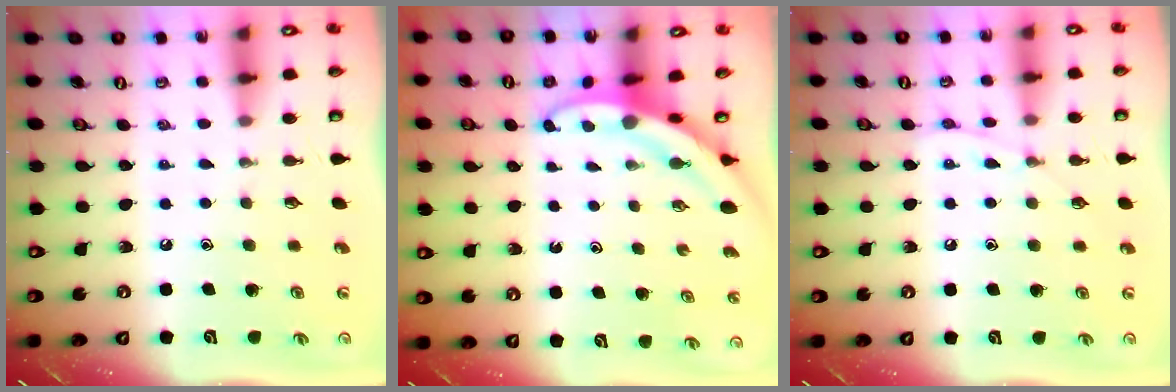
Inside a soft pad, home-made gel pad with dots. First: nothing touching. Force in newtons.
{"total": 3.3, "press": 3.3, "slide": 0.3}
{"total": 4.1, "press": 4.0, "slide": 0.5}